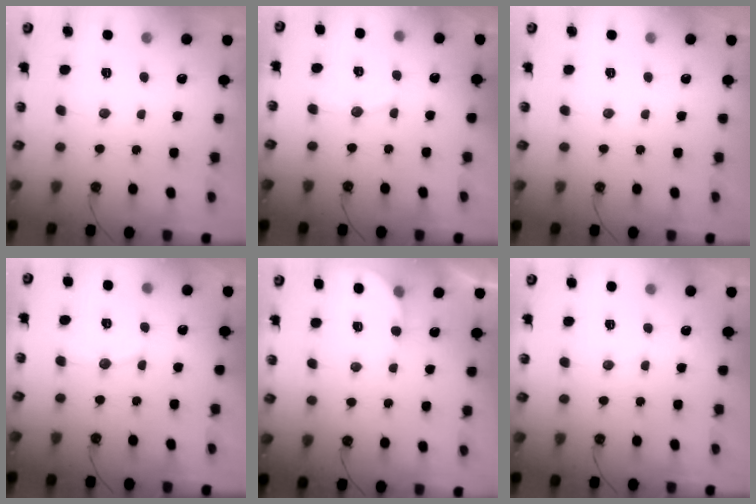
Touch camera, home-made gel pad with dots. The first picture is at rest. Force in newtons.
{"total": 6.4, "press": 6.4, "slide": 0.4}
{"total": 0.0}
{"total": 6.4, "press": 6.4, "slide": 0.4}
{"total": 2.9, "press": 2.9, "slide": 0.3}
{"total": 2.7, "press": 2.6, "slide": 0.2}